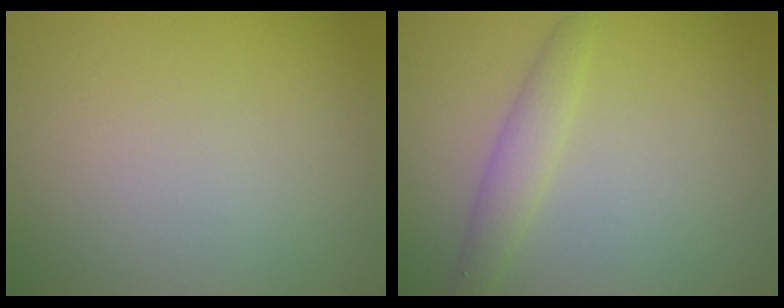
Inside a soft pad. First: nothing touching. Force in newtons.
{"total": 2.0, "press": 2.0, "slide": 0.0}